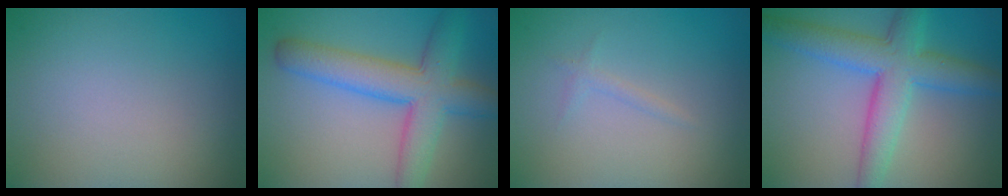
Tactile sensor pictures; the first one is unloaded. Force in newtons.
{"total": 7.0, "press": 7.0, "slide": 0.2}
{"total": 0.7, "press": 0.7, "slide": 0.1}
{"total": 6.7, "press": 6.7, "slide": 0.1}